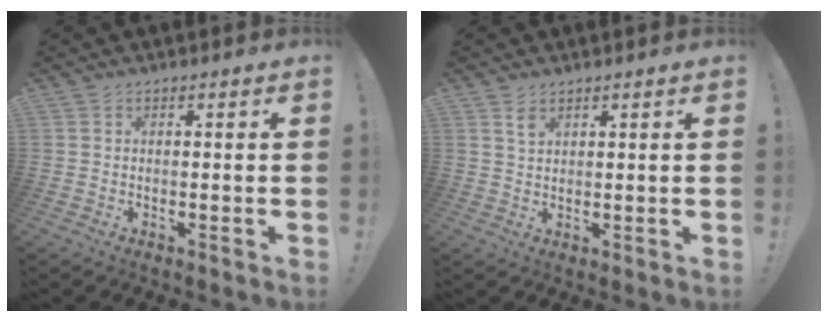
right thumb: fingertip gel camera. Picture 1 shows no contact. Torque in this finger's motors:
{"motor_torque": [-0.06, 0.00, 0.11, -0.09, 0.04]}